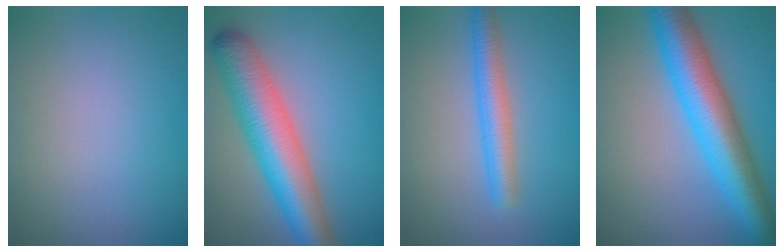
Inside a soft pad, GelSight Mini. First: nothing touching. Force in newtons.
{"total": 9.1, "press": 9.1, "slide": 0.3}
{"total": 3.7, "press": 3.7, "slide": 0.1}
{"total": 9.5, "press": 9.5, "slide": 0.2}